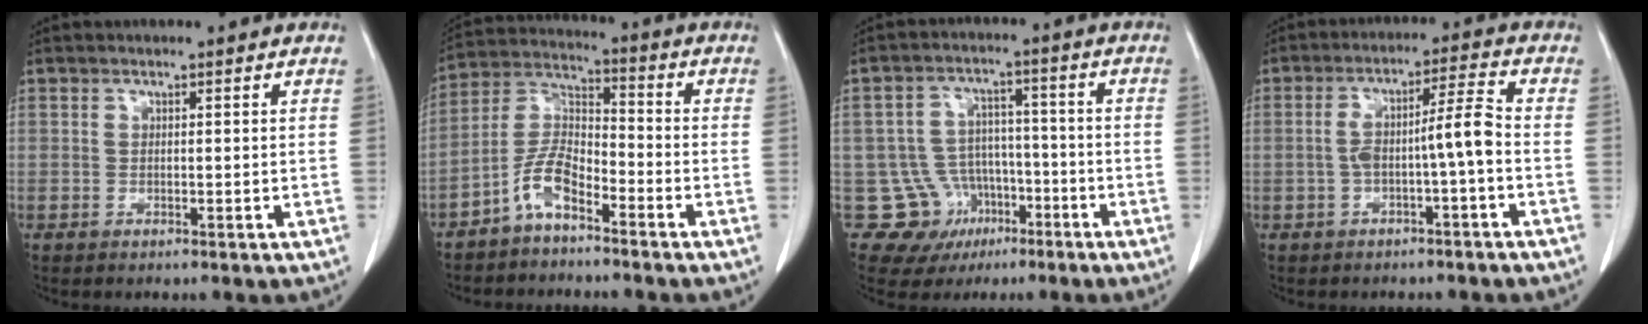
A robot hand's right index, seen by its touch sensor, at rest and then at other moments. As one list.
[{"total": 7.2, "force": [-4.6, 2.6, 4.8], "torque": [-0.111, 0.015, -0.096]}, {"total": 10.4, "force": [-4.4, 9.3, 1.1], "torque": [-0.022, 0.038, -0.052]}, {"total": 6.1, "force": [-1.4, 0.1, 5.9], "torque": [-0.105, 0.029, -0.016]}]